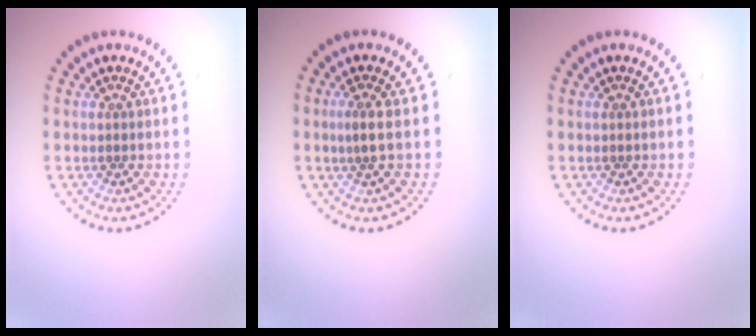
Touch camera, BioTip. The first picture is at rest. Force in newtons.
{"total": 1.2, "press": 0.7, "slide": 1.0}
{"total": 0.0}